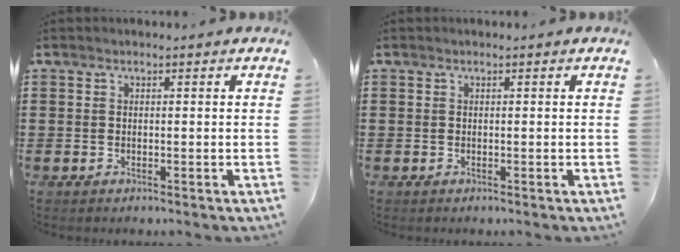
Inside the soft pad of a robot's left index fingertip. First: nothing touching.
{"total": 0.0}